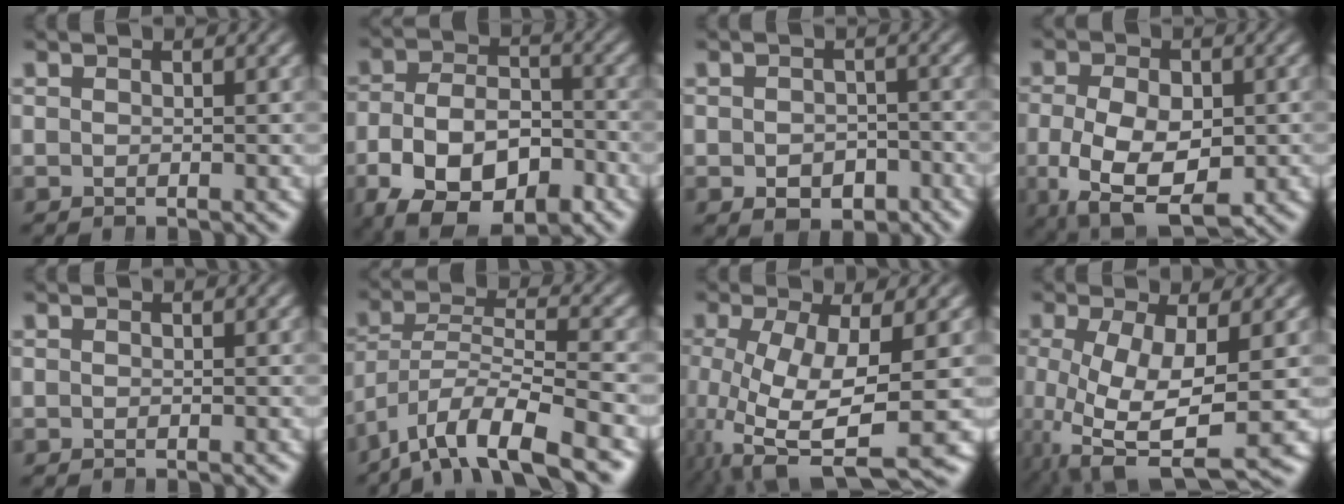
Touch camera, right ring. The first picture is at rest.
{"total": 12.3, "force": [-5.9, 7.8, 7.5], "torque": [-0.126, -0.038, -0.080]}
{"total": 3.0, "force": [-2.1, 1.8, 1.1], "torque": [-0.010, -0.017, -0.029]}
{"total": 10.5, "force": [-4.2, 6.7, 7.0], "torque": [-0.150, -0.069, -0.034]}
{"total": 0.0}
{"total": 7.2, "force": [-3.9, 3.5, 4.9], "torque": [-0.103, -0.028, -0.049]}
{"total": 9.4, "force": [-2.3, 4.6, 7.8], "torque": [-0.157, -0.044, -0.012]}
{"total": 9.8, "force": [-2.6, 5.1, 8.0], "torque": [-0.166, -0.051, -0.012]}